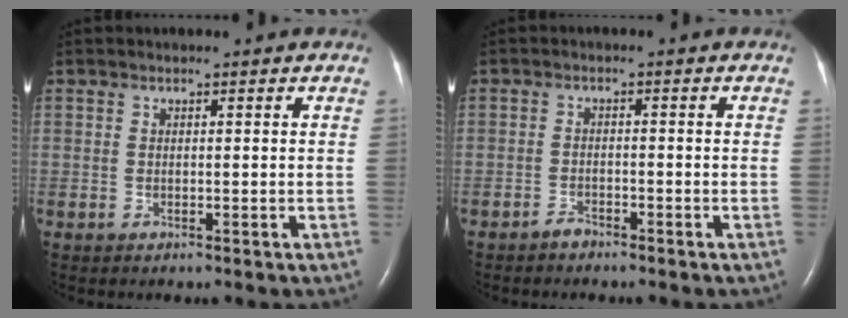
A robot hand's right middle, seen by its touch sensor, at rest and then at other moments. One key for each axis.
{"total": 1.4, "fx": -1.3, "fy": 0.5, "fz": 0.2, "tx": -0.003, "ty": 0.001, "tz": -0.024}